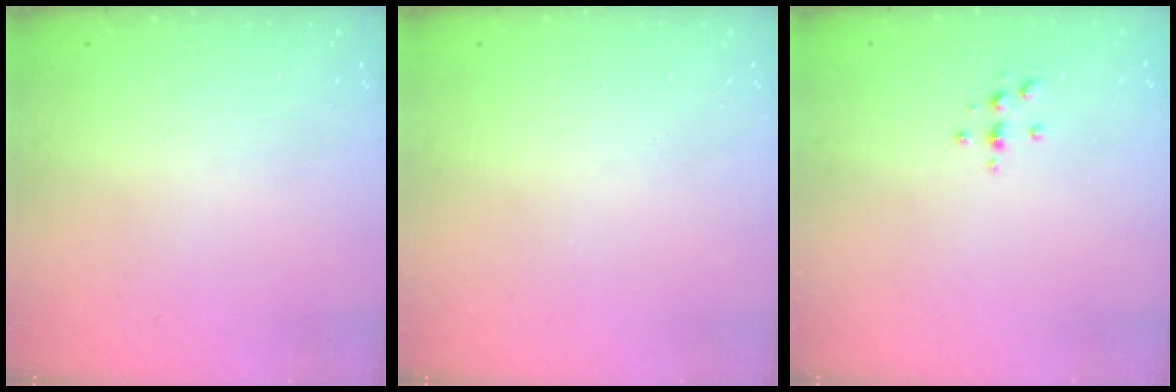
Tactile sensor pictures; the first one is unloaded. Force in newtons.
{"total": 0.6, "press": 0.0, "slide": 0.6}
{"total": 3.0, "press": 3.0, "slide": 0.4}